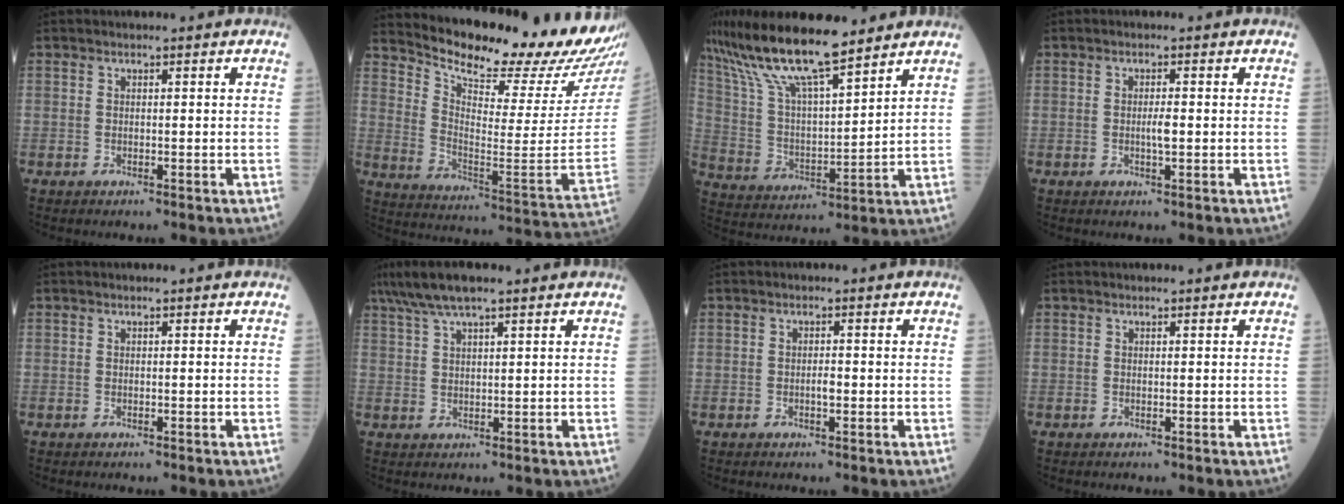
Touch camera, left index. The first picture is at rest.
{"total": 24.3, "force": [22.3, 1.7, 9.5], "torque": [-0.165, -0.111, 0.301]}
{"total": 16.0, "force": [13.0, 2.5, 9.1], "torque": [-0.182, 0.014, 0.245]}
{"total": 1.7, "force": [-0.5, 0.2, 1.7], "torque": [-0.032, -0.004, -0.008]}
{"total": 0.0}
{"total": 7.6, "force": [5.7, 0.9, 4.9], "torque": [-0.096, 0.034, 0.102]}
{"total": 1.2, "force": [-0.6, 0.3, 1.0], "torque": [-0.019, -0.002, -0.011]}
{"total": 0.0}